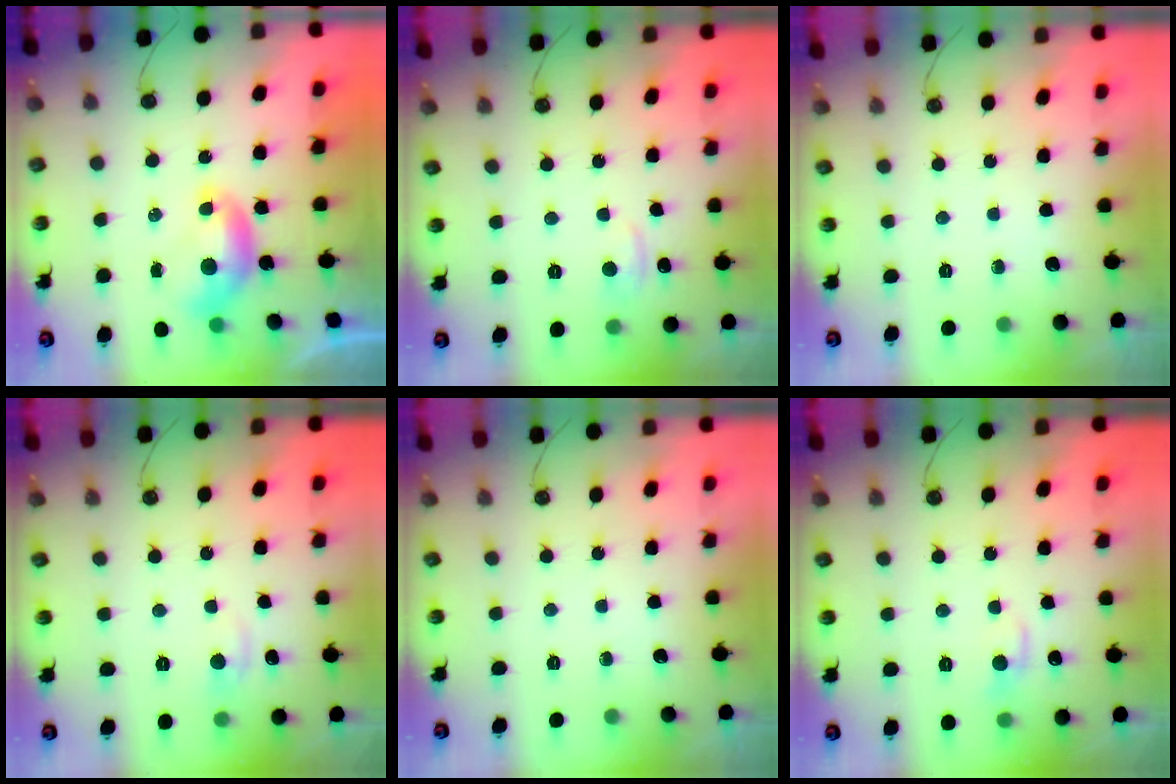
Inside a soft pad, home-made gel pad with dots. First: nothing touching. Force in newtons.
{"total": 1.2, "press": 0.8, "slide": 0.9}
{"total": 0.0}
{"total": 1.0, "press": 0.5, "slide": 0.9}
{"total": 0.0}
{"total": 1.6, "press": 1.3, "slide": 0.8}